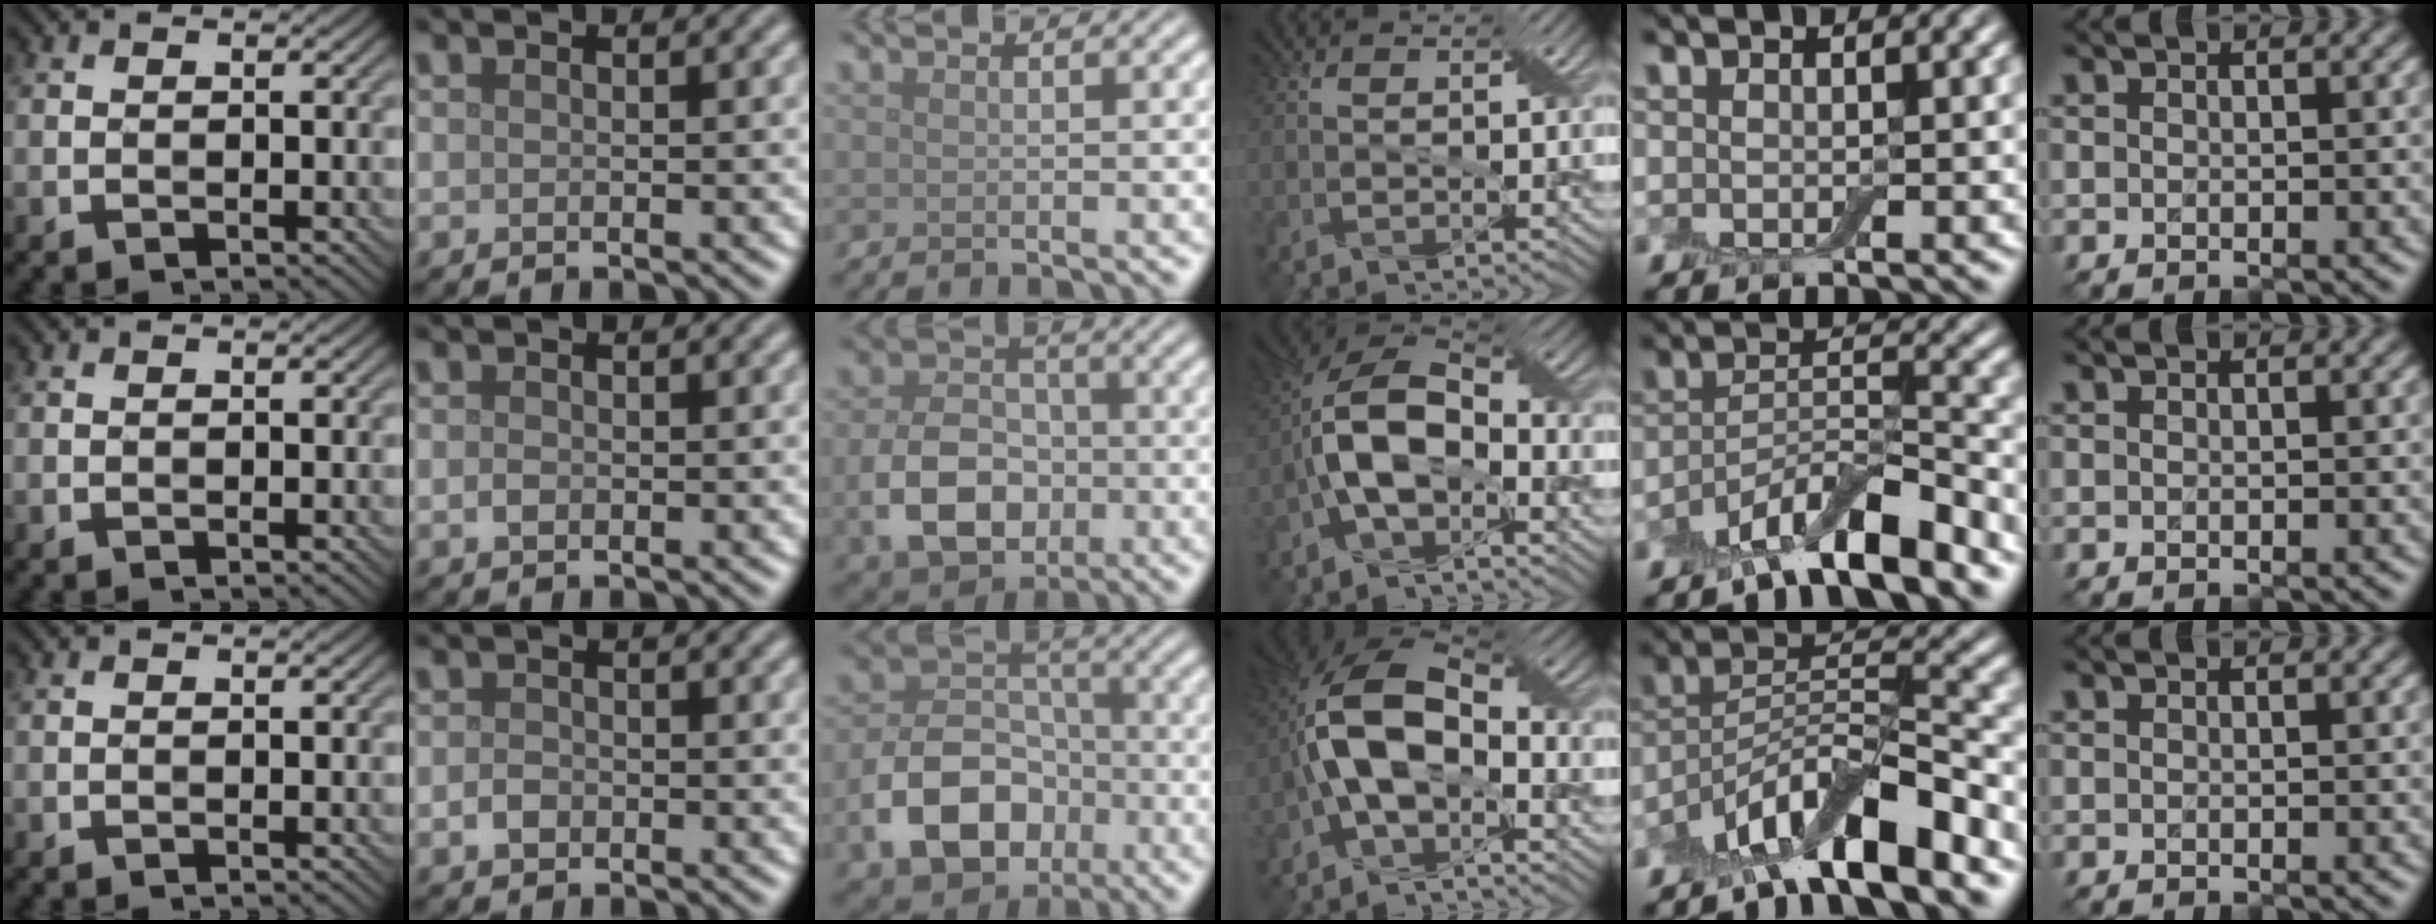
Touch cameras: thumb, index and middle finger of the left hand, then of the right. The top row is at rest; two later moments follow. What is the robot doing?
{"motion": "fold", "object": "apron"}